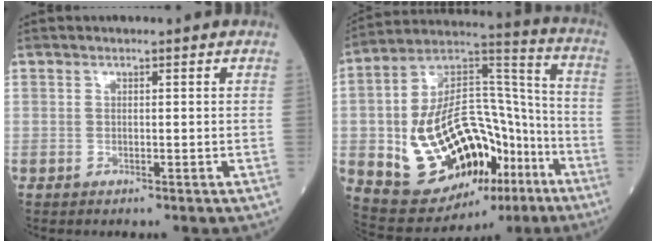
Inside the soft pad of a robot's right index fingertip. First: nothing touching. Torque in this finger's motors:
{"motor_torque": [2.14, 0.00, 1.06, 0.21]}